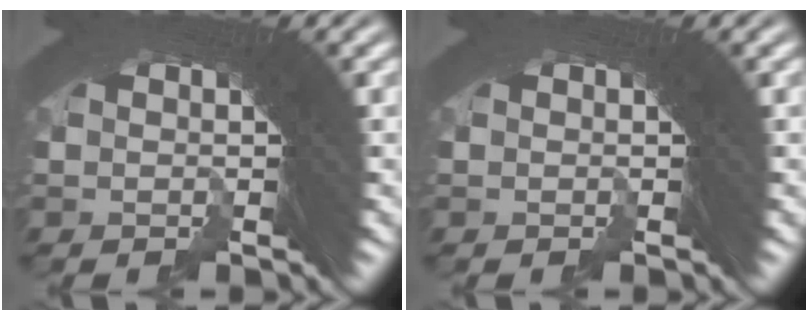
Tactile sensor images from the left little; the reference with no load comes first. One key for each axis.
{"total": 0.0}